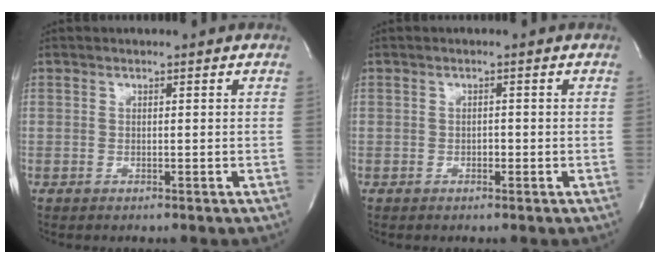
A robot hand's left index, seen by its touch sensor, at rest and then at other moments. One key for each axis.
{"total": 0.7, "fx": -0.3, "fy": 0.4, "fz": 0.5, "tx": -0.008, "ty": 0.002, "tz": -0.006}